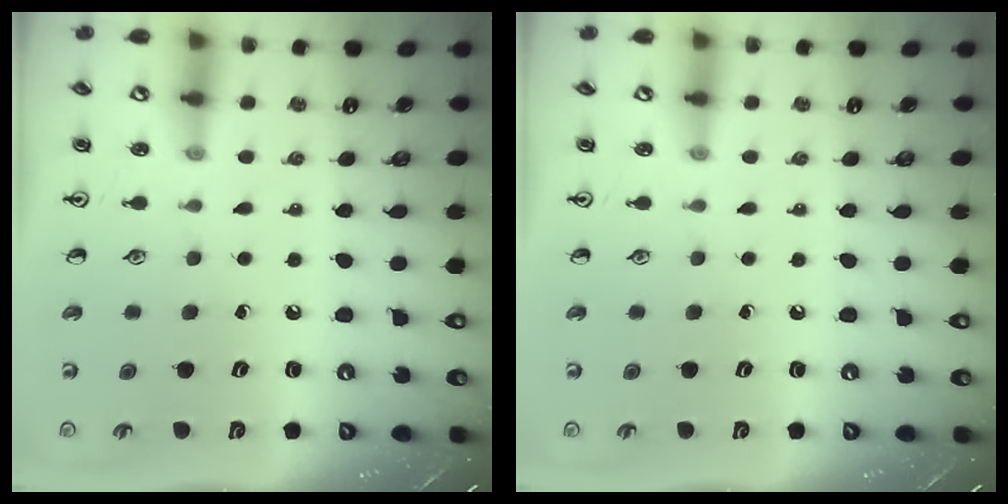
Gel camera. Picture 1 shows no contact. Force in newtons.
{"total": 0.0}